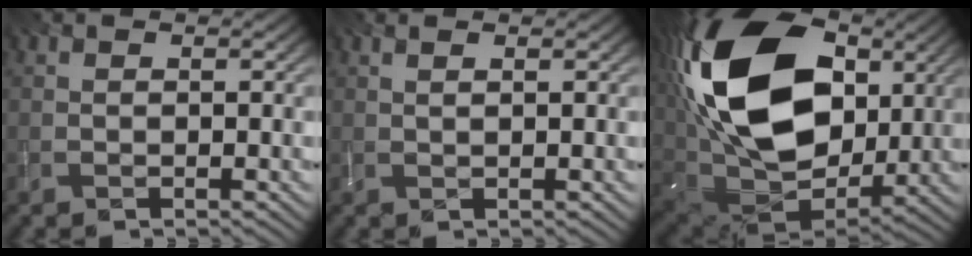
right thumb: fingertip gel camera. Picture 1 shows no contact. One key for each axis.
{"total": 0.8, "fx": 0.5, "fy": 0.0, "fz": 0.7, "tx": -0.016, "ty": 0.004, "tz": 0.010}
{"total": 22.5, "fx": 6.1, "fy": 14.3, "fz": 16.2, "tx": -0.353, "ty": 0.035, "tz": 0.101}